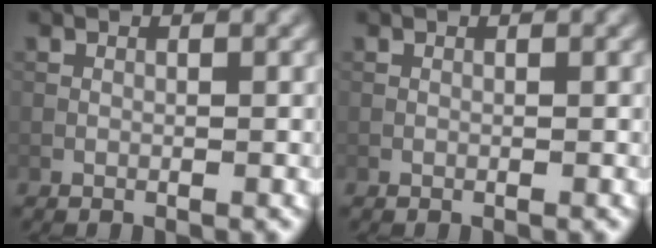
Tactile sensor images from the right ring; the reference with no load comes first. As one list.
[{"total": 0.0}]